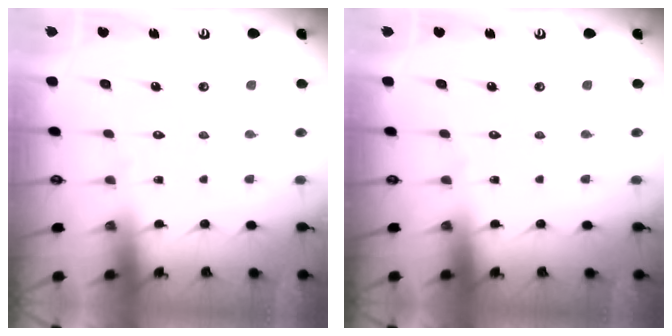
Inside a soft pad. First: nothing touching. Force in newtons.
{"total": 0.0}